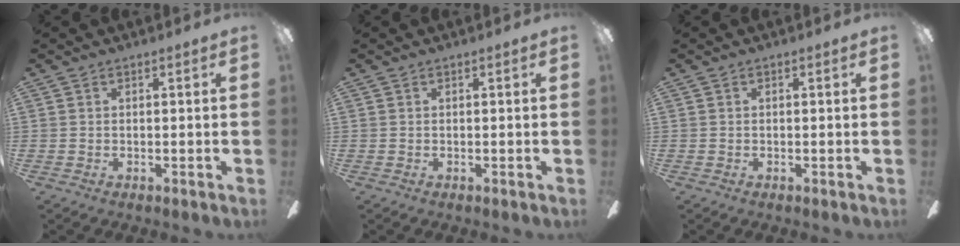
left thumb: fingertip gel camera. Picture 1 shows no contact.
{"total": 0.0}
{"total": 0.0}